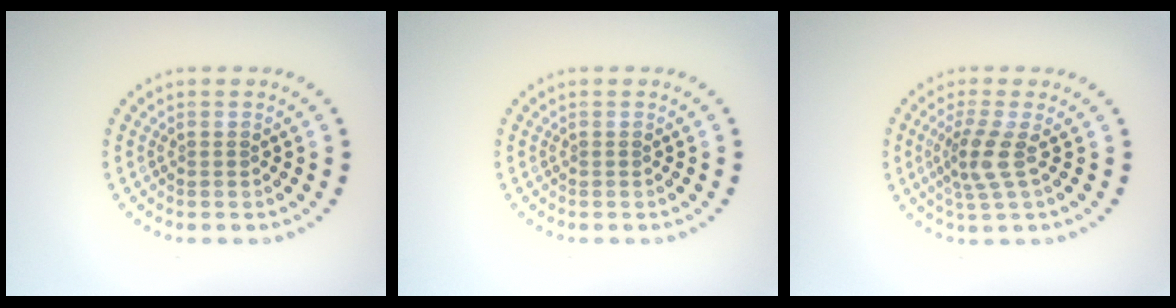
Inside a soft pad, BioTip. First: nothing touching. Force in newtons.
{"total": 0.0}
{"total": 2.9, "press": 2.2, "slide": 1.9}